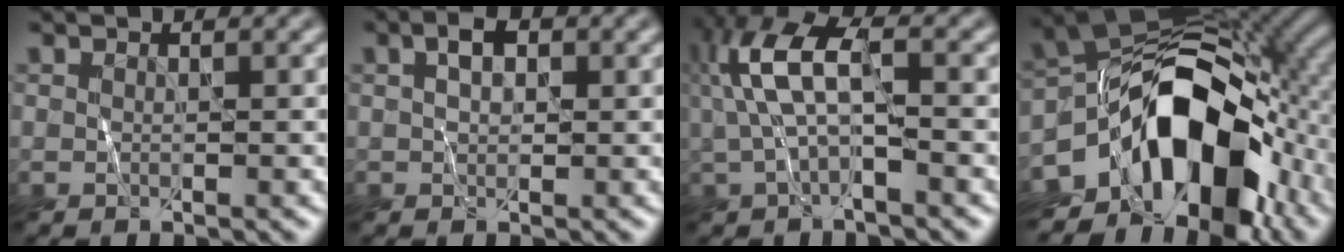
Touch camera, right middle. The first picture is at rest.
{"total": 1.6, "force": [0.7, 1.1, 0.9], "torque": [-0.013, 0.012, 0.009]}
{"total": 5.6, "force": [0.7, 2.2, 5.1], "torque": [-0.117, 0.020, 0.009]}
{"total": 13.3, "force": [-6.0, 7.9, 8.9], "torque": [-0.110, 0.013, -0.114]}